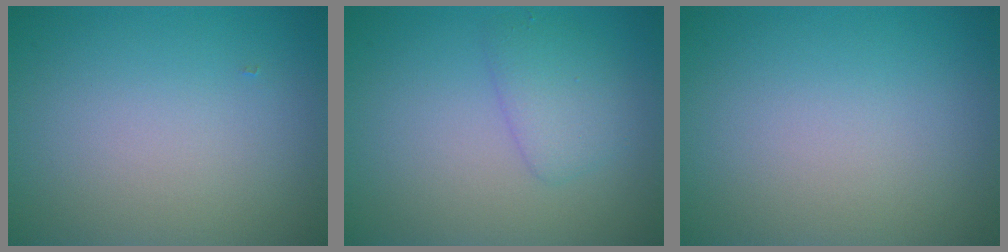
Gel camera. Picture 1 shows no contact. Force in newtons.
{"total": 2.2, "press": 2.2, "slide": 0.2}
{"total": 0.0}